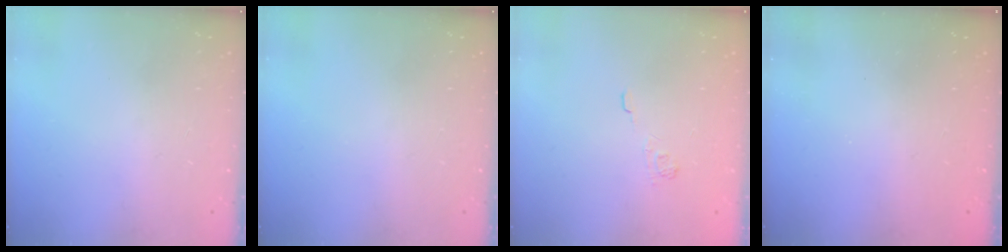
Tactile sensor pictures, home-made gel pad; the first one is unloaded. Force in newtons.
{"total": 0.0}
{"total": 2.3, "press": 1.8, "slide": 1.3}
{"total": 2.3, "press": 2.2, "slide": 0.7}